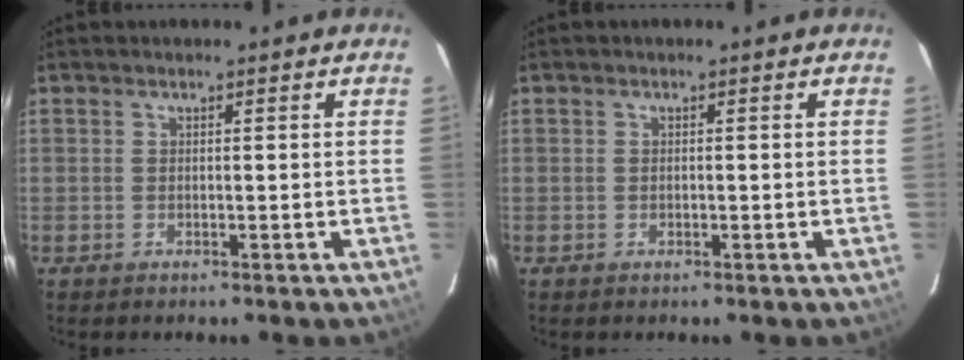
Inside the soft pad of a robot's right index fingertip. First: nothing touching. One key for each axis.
{"total": 0.0}